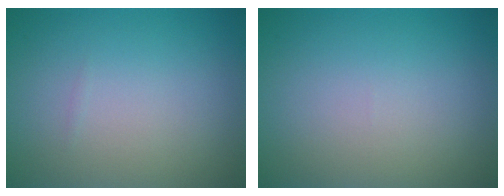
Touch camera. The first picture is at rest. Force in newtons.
{"total": 0.0}